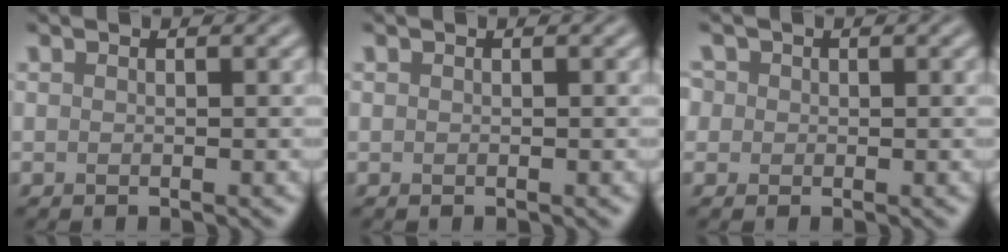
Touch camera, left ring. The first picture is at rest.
{"total": 0.0}
{"total": 2.4, "force": [0.8, 2.0, 0.9], "torque": [-0.012, 0.014, 0.002]}